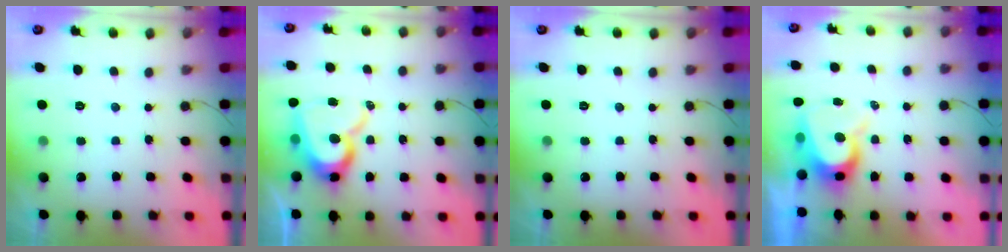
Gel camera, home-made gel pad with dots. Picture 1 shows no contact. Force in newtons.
{"total": 14.1, "press": 14.0, "slide": 1.5}
{"total": 0.0}
{"total": 8.7, "press": 8.6, "slide": 0.7}